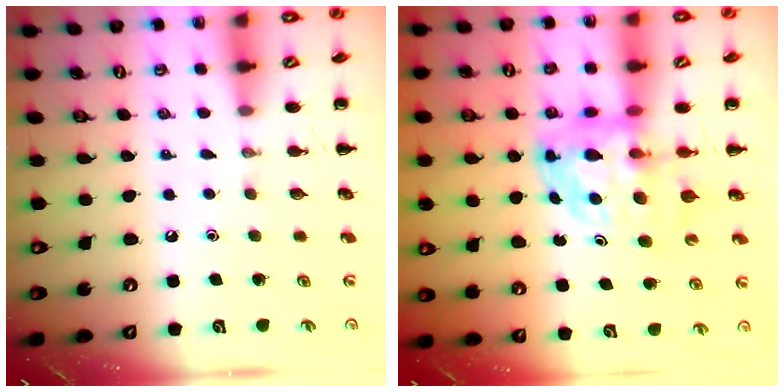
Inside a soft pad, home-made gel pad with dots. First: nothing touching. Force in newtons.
{"total": 6.5, "press": 6.3, "slide": 1.7}